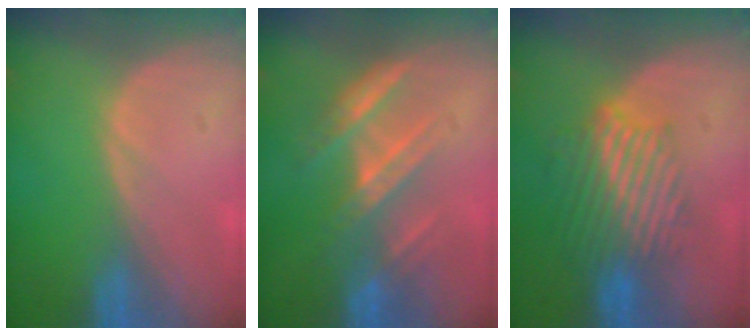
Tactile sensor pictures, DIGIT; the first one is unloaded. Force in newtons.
{"total": 7.1, "press": 6.5, "slide": 3.0}
{"total": 9.5, "press": 8.1, "slide": 4.8}